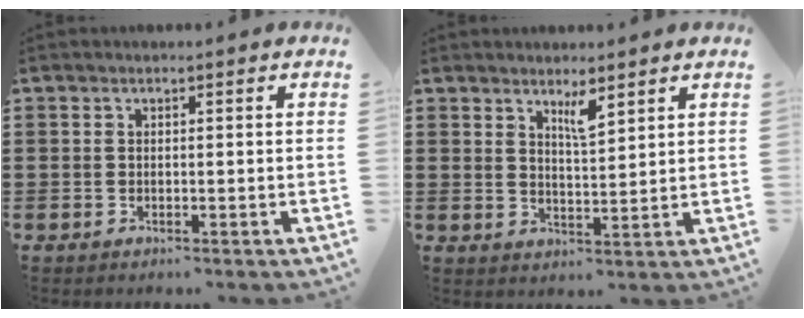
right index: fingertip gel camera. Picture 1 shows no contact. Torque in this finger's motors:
{"motor_torque": [0.01, -0.01, 0.08, 0.04]}